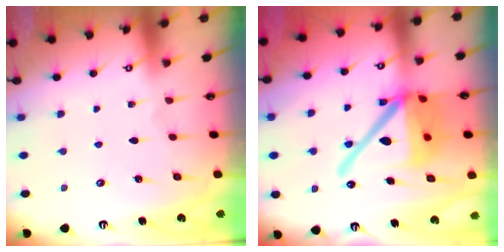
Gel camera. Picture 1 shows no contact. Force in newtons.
{"total": 21.3, "press": 21.1, "slide": 3.1}